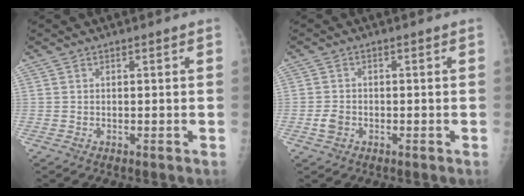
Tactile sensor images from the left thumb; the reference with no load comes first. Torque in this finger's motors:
{"motor_torque": [-0.32, 0.22, -0.02, -0.10, 0.01]}